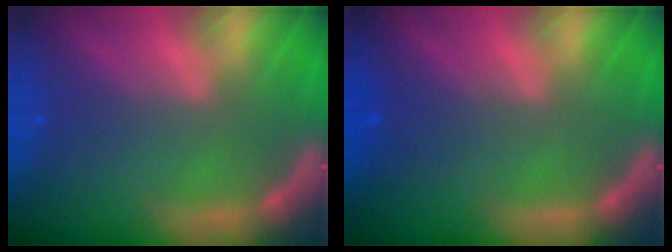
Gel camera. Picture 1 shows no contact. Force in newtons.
{"total": 1.4}